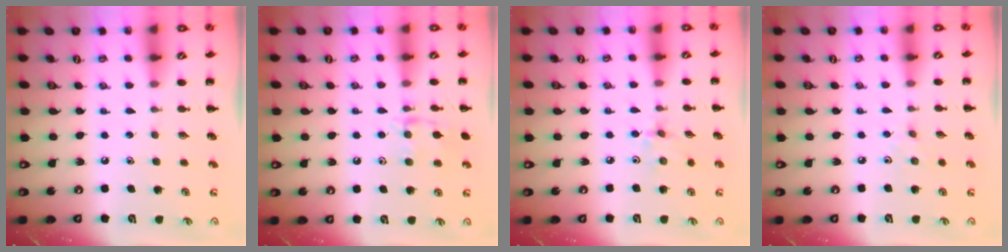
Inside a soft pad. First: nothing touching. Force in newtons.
{"total": 10.1, "press": 10.1, "slide": 0.7}
{"total": 2.8, "press": 2.6, "slide": 0.9}
{"total": 2.7, "press": 2.5, "slide": 0.9}